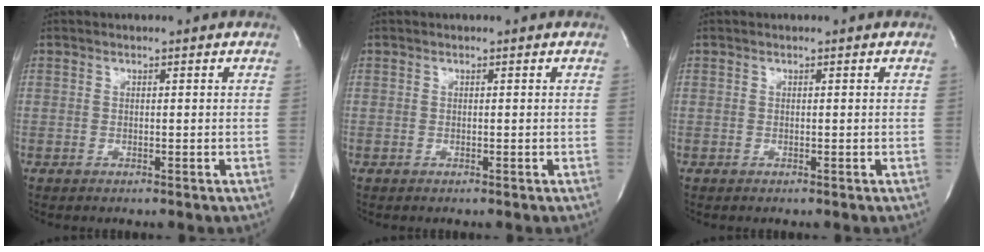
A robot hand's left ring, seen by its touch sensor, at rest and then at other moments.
{"total": 0.0}
{"total": 0.0}